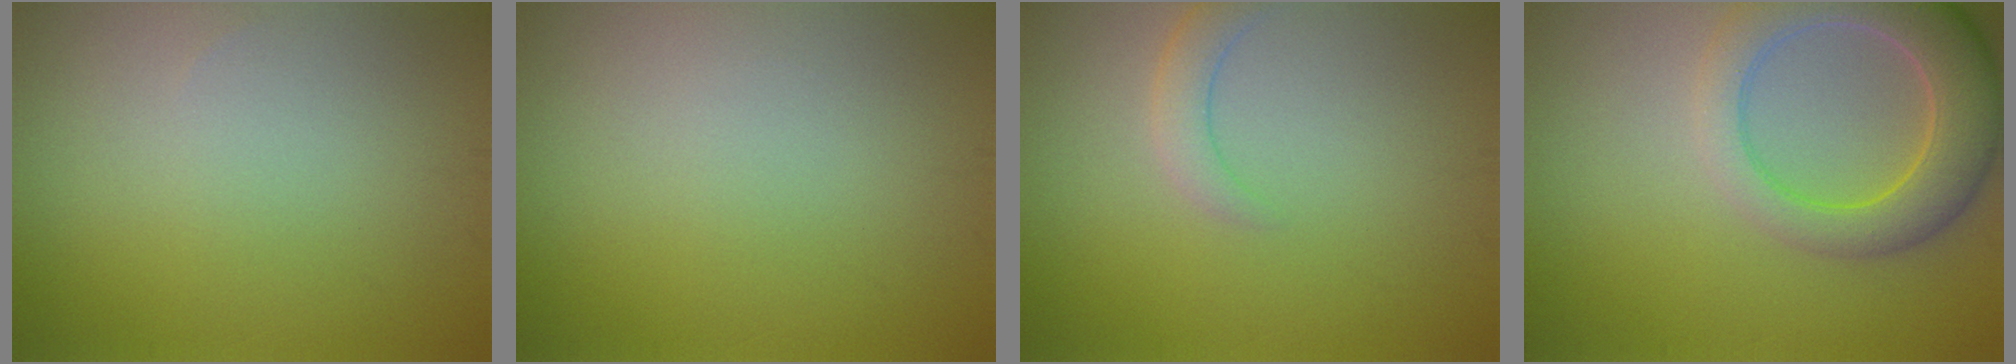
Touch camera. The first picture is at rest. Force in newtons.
{"total": 0.0}
{"total": 1.9, "press": 1.9, "slide": 0.2}
{"total": 6.5, "press": 6.5, "slide": 0.7}